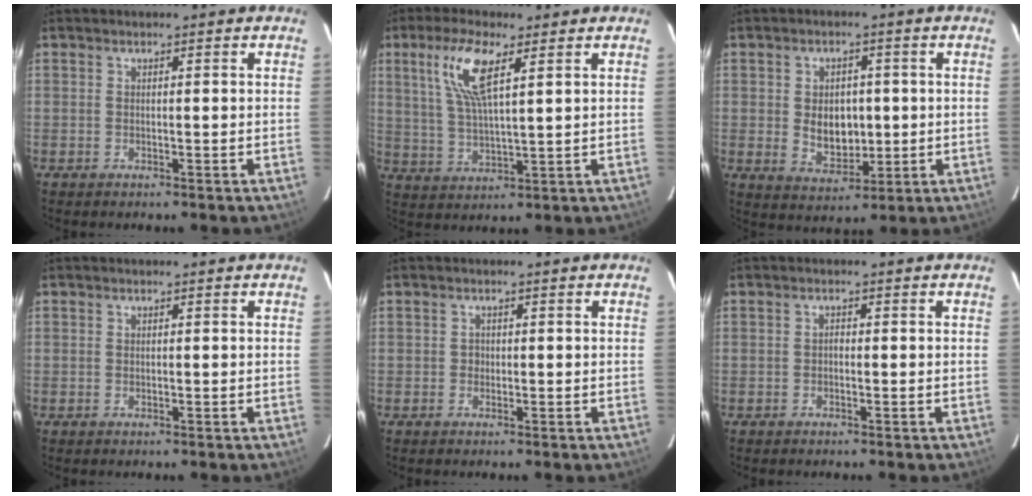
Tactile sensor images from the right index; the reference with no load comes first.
{"total": 9.9, "force": [4.5, 2.6, 8.4], "torque": [-0.172, 0.008, 0.093]}
{"total": 7.4, "force": [0.1, 5.4, 5.1], "torque": [-0.093, -0.002, 0.014]}
{"total": 0.0}
{"total": 1.0, "force": [-0.4, 0.9, 0.0], "torque": [0.001, 0.002, -0.004]}
{"total": 0.6, "force": [-0.4, 0.4, 0.3], "torque": [-0.004, 0.003, -0.008]}